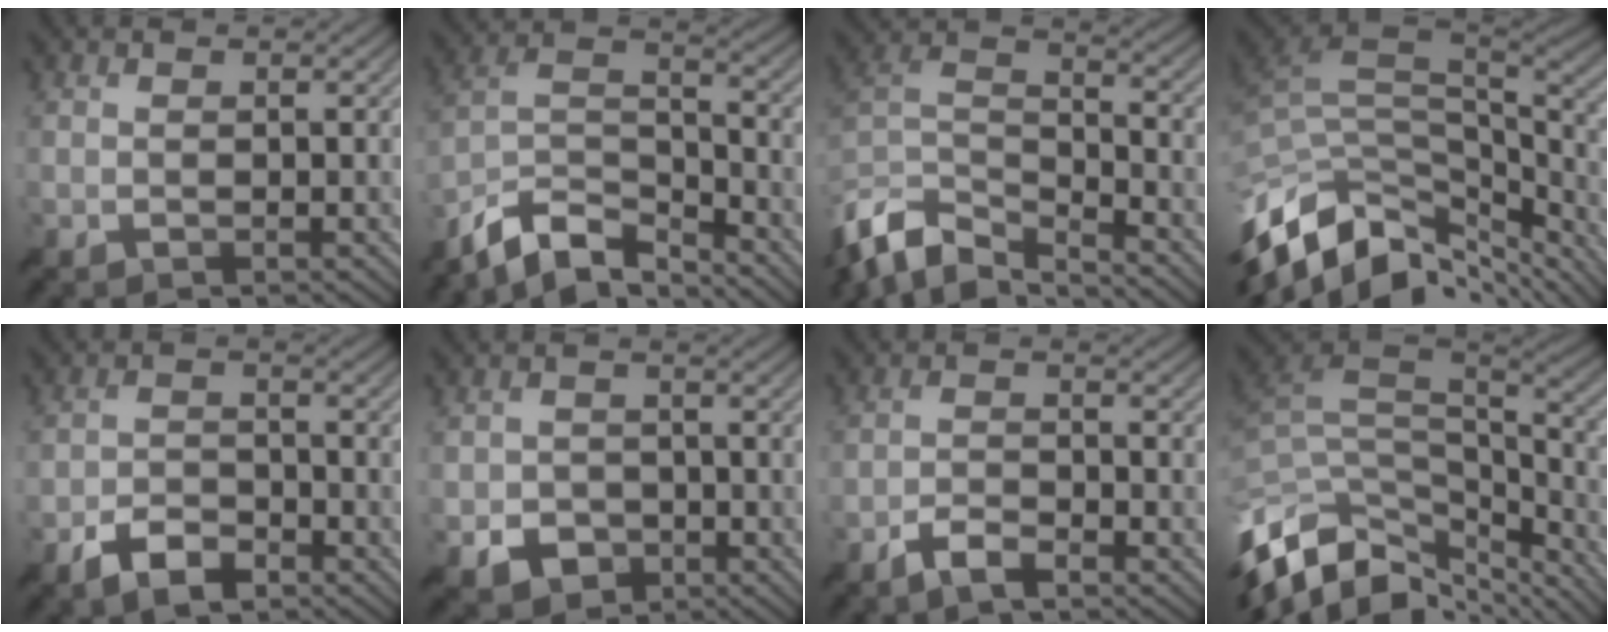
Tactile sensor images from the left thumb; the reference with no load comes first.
{"total": 9.9, "force": [-8.4, 2.9, 4.2], "torque": [-0.085, 0.003, -0.176]}
{"total": 11.0, "force": [-7.9, 4.7, 6.1], "torque": [-0.145, -0.013, -0.161]}
{"total": 14.3, "force": [-6.8, 8.3, 9.5], "torque": [-0.232, -0.028, -0.110]}
{"total": 4.8, "force": [-3.3, 2.3, 2.6], "torque": [-0.046, -0.003, -0.068]}
{"total": 4.1, "force": [-1.9, 3.4, 1.4], "torque": [-0.025, -0.012, -0.034]}
{"total": 3.2, "force": [-2.5, 0.8, 1.9], "torque": [-0.040, 0.001, -0.055]}
{"total": 14.2, "force": [-7.0, 8.6, 8.8], "torque": [-0.237, -0.022, -0.110]}